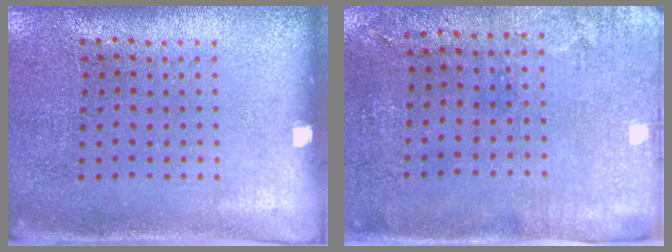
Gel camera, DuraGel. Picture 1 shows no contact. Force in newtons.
{"total": 2.9, "press": 2.4, "slide": 1.7}